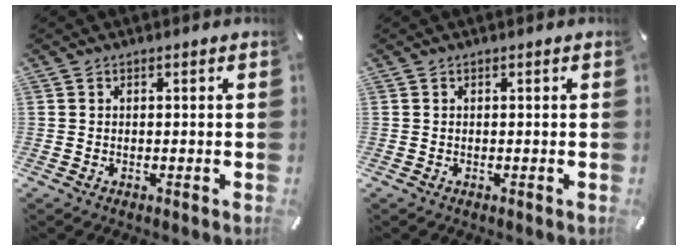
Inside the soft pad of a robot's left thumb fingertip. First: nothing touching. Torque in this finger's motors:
{"motor_torque": [0.00, 0.00, 0.00, 0.00, 0.00]}